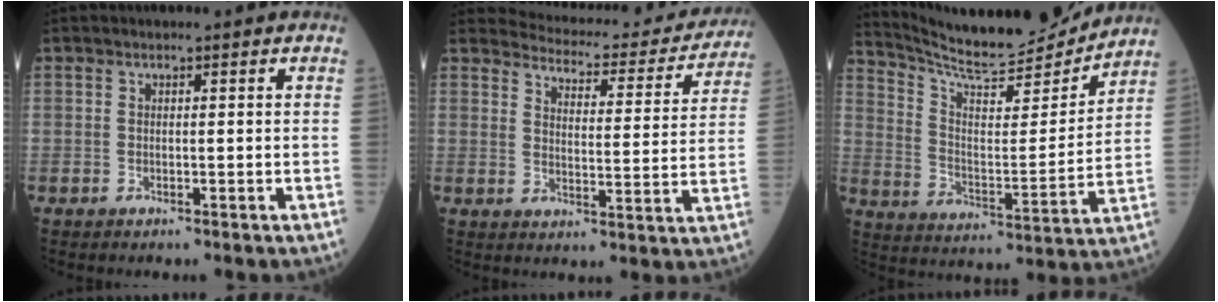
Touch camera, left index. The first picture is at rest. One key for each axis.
{"total": 16.9, "fx": 16.2, "fy": 3.7, "fz": 2.9, "tx": -0.021, "ty": -0.041, "tz": 0.181}
{"total": 16.3, "fx": 15.8, "fy": 0.8, "fz": 4.1, "tx": -0.084, "ty": -0.034, "tz": 0.247}